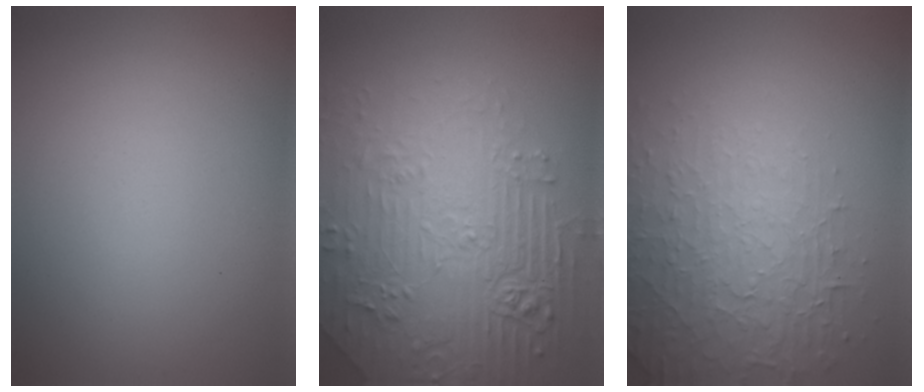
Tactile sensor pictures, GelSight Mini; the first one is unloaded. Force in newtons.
{"total": 7.6, "press": 5.9, "slide": 4.7}
{"total": 4.0, "press": 3.8, "slide": 1.2}